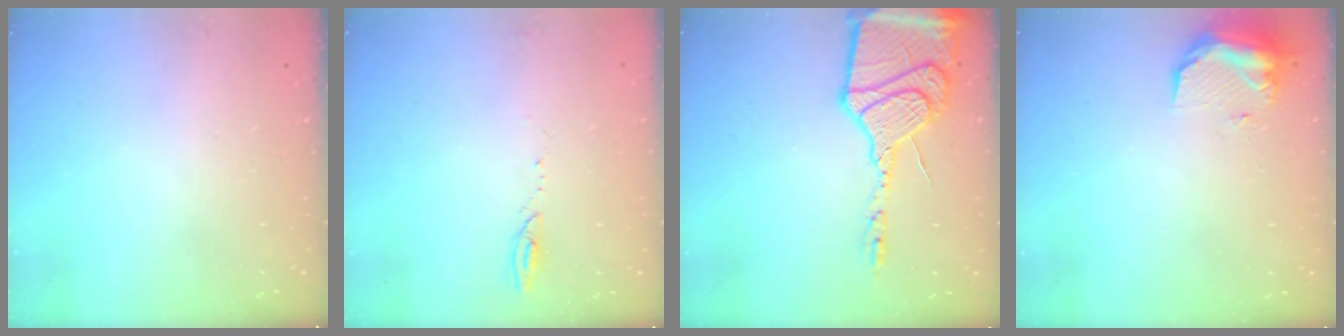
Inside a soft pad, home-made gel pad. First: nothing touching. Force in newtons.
{"total": 3.3, "press": 3.3, "slide": 0.4}
{"total": 24.1, "press": 21.5, "slide": 10.8}
{"total": 9.7, "press": 9.6, "slide": 0.9}